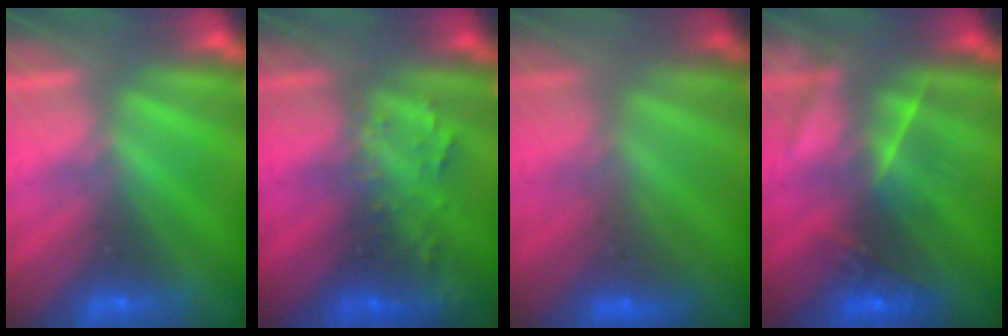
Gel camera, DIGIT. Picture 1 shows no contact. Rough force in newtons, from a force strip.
{"total": 2.7}
{"total": 2.9}
{"total": 2.8}